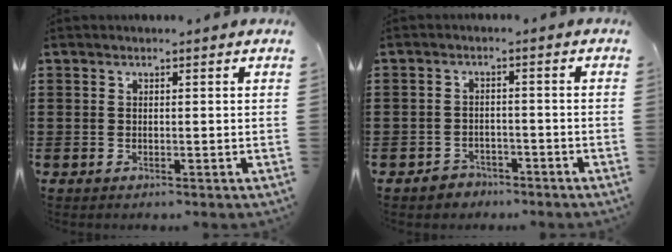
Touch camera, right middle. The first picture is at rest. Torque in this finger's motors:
{"motor_torque": [0.55, 0.24, -0.01, 0.00]}